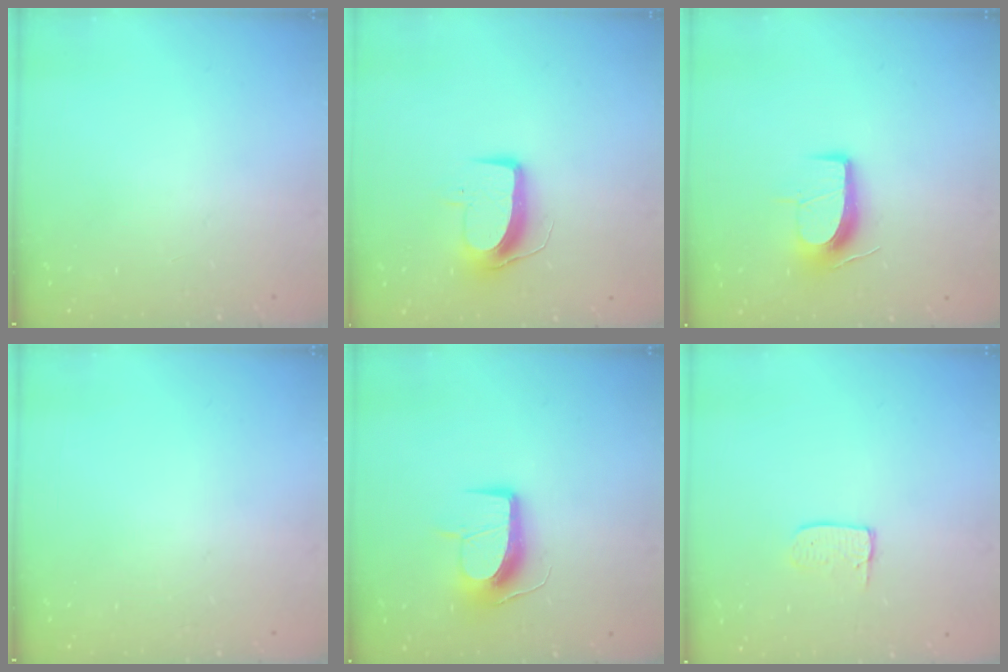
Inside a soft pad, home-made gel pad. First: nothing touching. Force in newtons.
{"total": 9.7, "press": 9.7, "slide": 0.3}
{"total": 9.8, "press": 9.8, "slide": 0.7}
{"total": 0.0}
{"total": 12.7, "press": 12.7, "slide": 0.5}
{"total": 4.3, "press": 4.3, "slide": 0.3}